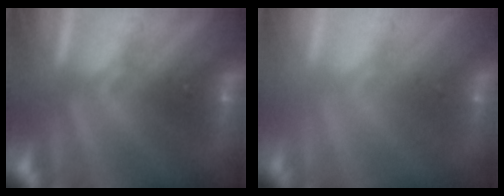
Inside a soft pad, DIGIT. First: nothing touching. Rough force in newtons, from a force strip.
{"total": 2.7}